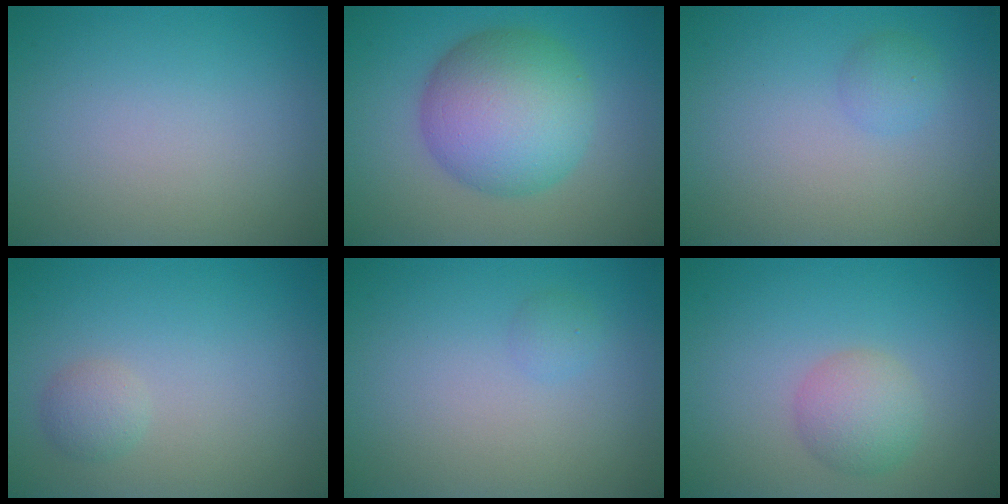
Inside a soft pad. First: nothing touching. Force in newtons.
{"total": 8.7, "press": 8.7, "slide": 0.2}
{"total": 1.2, "press": 1.2, "slide": 0.1}
{"total": 1.3, "press": 1.3, "slide": 0.1}
{"total": 0.8, "press": 0.8, "slide": 0.0}
{"total": 2.9, "press": 2.9, "slide": 0.1}